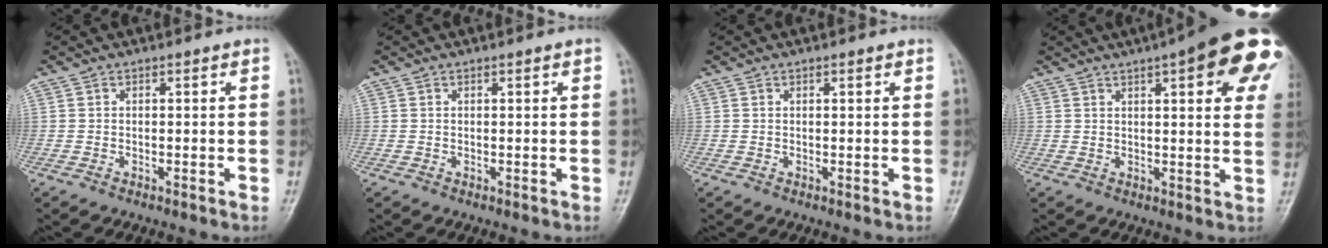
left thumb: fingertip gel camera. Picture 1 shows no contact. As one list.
[{"total": 0.6, "force": [0.2, 0.0, 0.6], "torque": [-0.010, 0.001, 0.002]}, {"total": 0.7, "force": [0.4, 0.2, 0.6], "torque": [-0.008, 0.000, 0.006]}, {"total": 19.8, "force": [8.7, 5.5, 16.9], "torque": [-0.202, -0.003, 0.101]}]